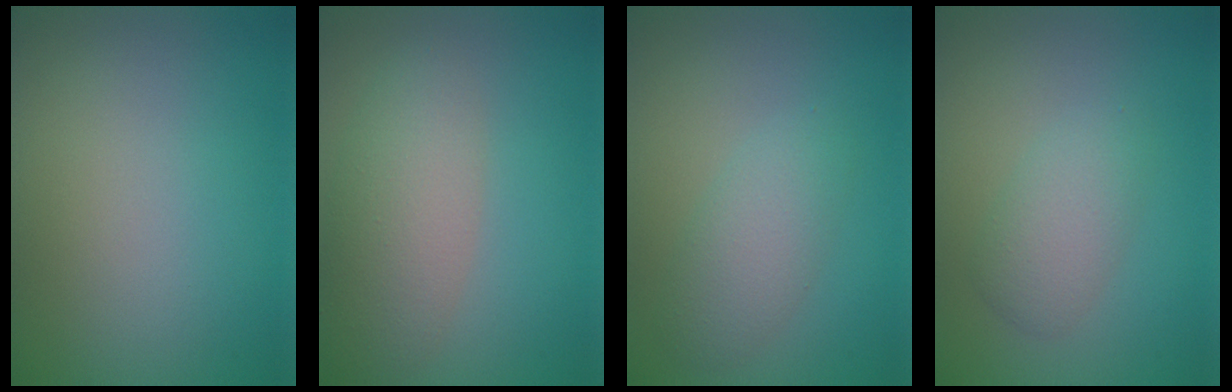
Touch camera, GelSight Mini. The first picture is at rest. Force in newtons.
{"total": 4.6, "press": 4.6, "slide": 0.2}
{"total": 2.8, "press": 2.8, "slide": 0.1}
{"total": 2.7, "press": 2.7, "slide": 0.1}